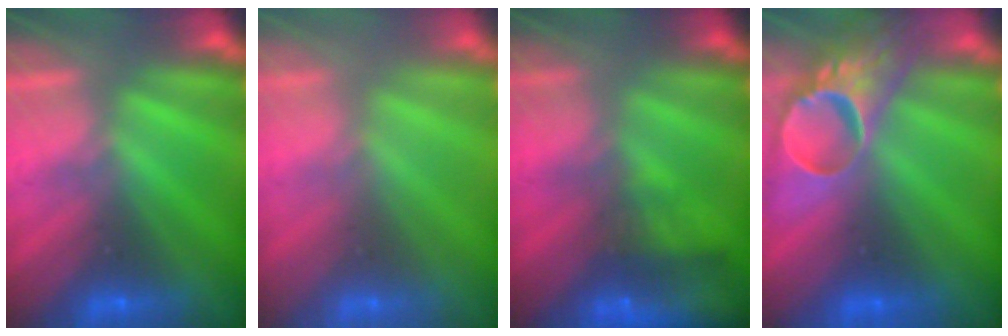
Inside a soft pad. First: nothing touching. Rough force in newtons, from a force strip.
{"total": 2.9}
{"total": 9.3}
{"total": 7.8}